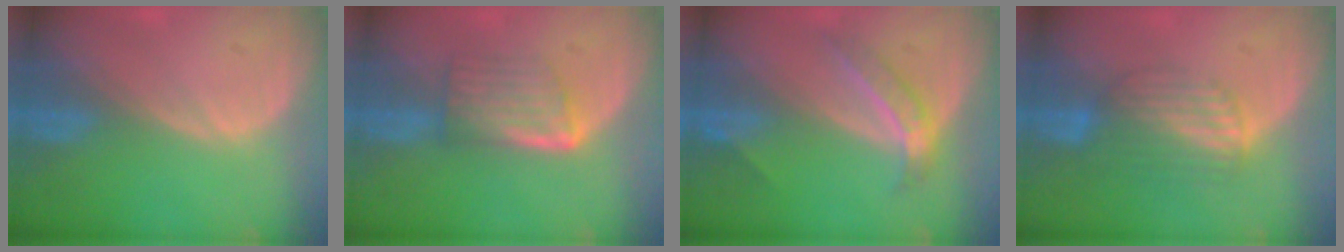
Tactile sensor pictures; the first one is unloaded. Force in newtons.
{"total": 5.8, "press": 5.4, "slide": 2.0}
{"total": 4.5, "press": 4.3, "slide": 1.2}
{"total": 6.9, "press": 5.8, "slide": 3.8}